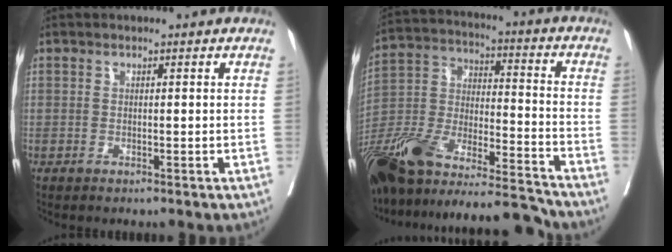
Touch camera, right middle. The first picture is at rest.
{"total": 26.4, "force": [-22.6, 3.9, 13.1], "torque": [-0.265, -0.020, -0.385]}